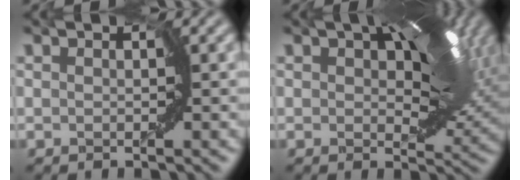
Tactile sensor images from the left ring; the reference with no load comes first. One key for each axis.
{"total": 9.1, "fx": 3.1, "fy": 4.2, "fz": 7.5, "tx": -0.114, "ty": 0.006, "tz": 0.046}